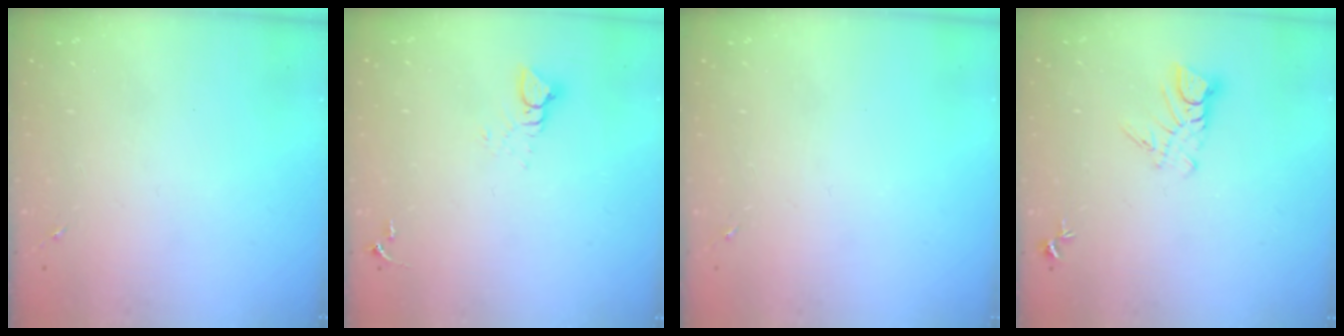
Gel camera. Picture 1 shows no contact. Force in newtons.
{"total": 3.7, "press": 3.7, "slide": 0.1}
{"total": 0.0}
{"total": 5.9, "press": 5.9, "slide": 0.5}